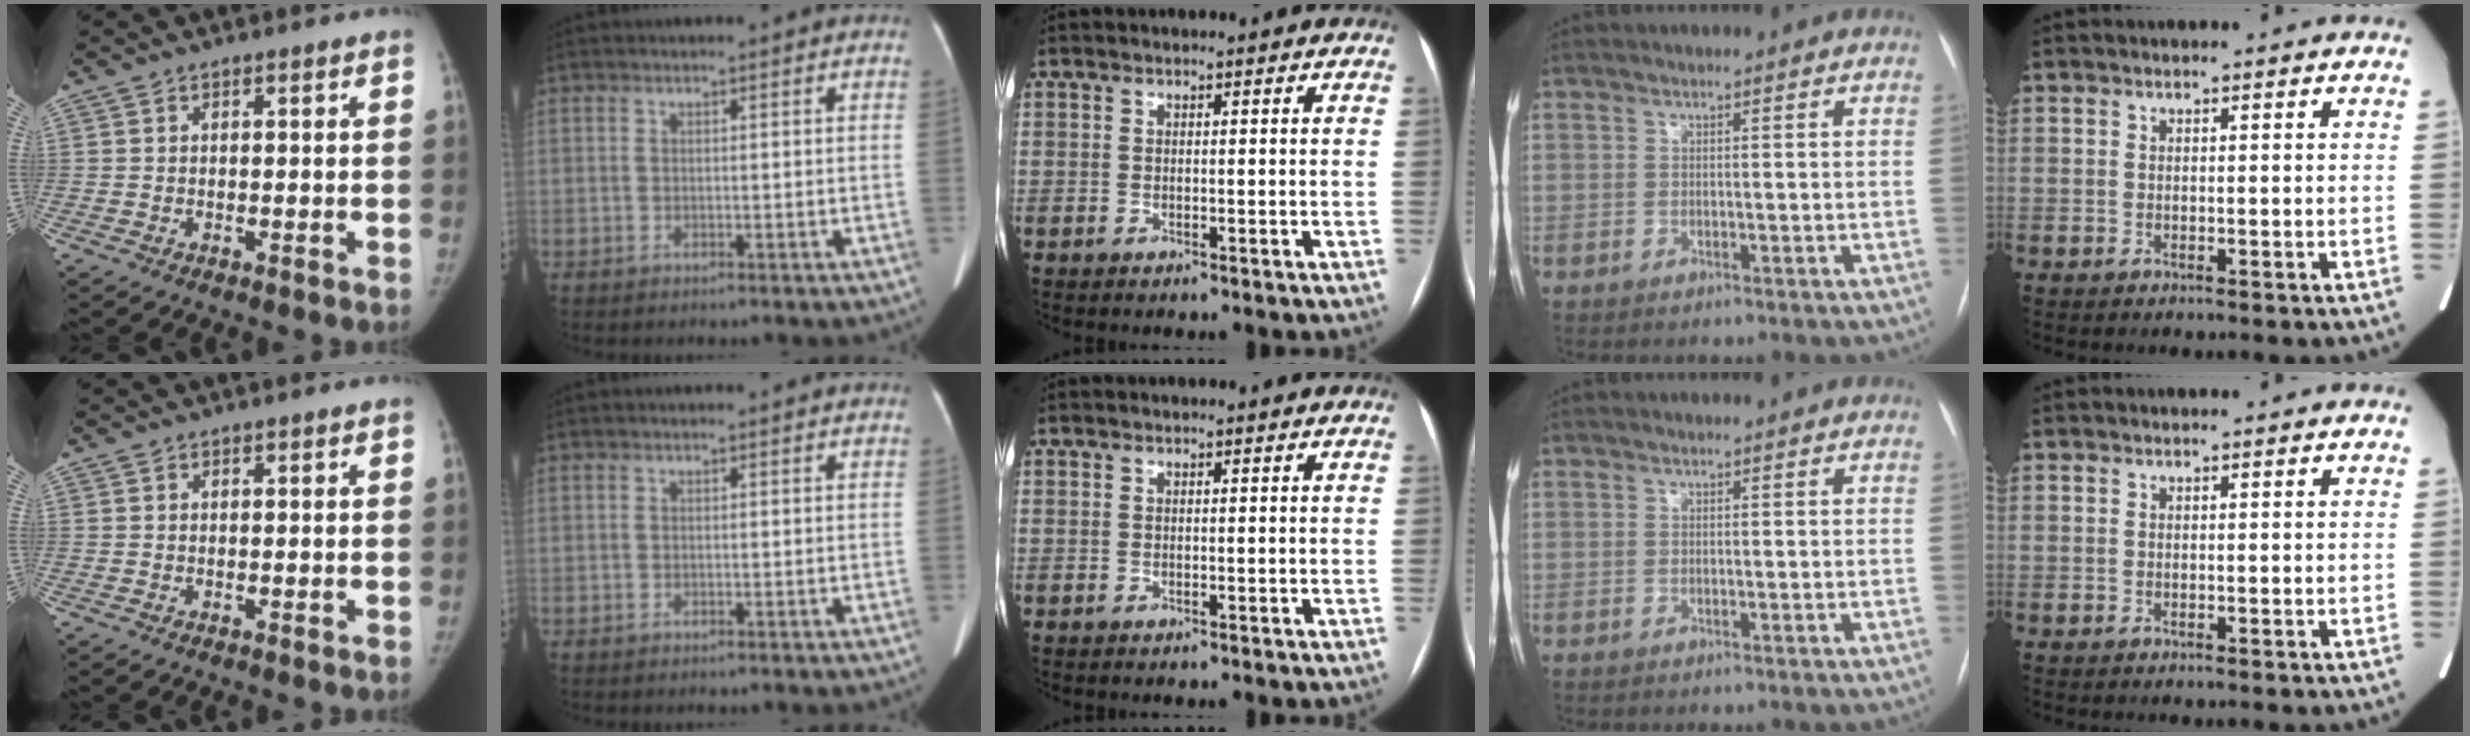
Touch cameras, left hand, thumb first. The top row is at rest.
{}